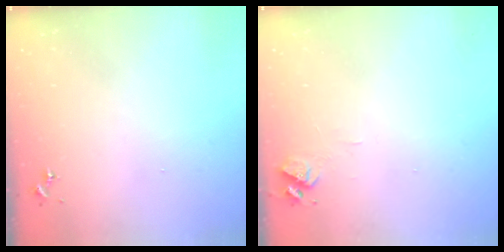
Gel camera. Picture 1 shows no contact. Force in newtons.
{"total": 6.4, "press": 6.4, "slide": 0.8}